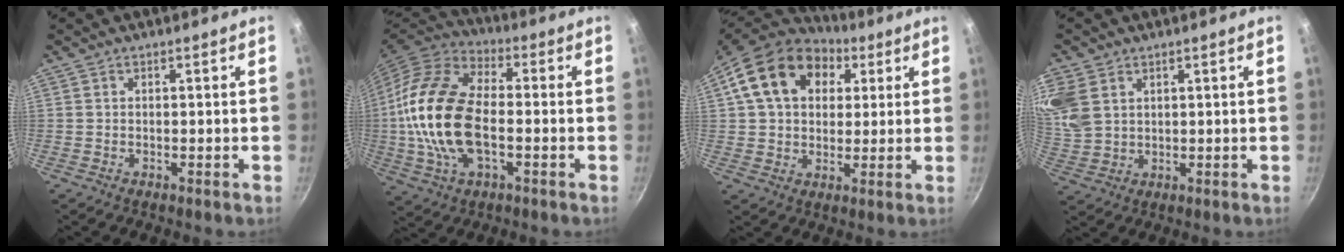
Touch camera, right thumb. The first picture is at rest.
{"total": 20.3, "force": [-1.7, 11.3, 16.7], "torque": [-0.326, 0.030, -0.044]}
{"total": 18.8, "force": [6.4, 13.7, 11.3], "torque": [-0.190, 0.016, 0.096]}
{"total": 10.2, "force": [4.3, 7.4, 5.7], "torque": [-0.119, -0.004, 0.093]}